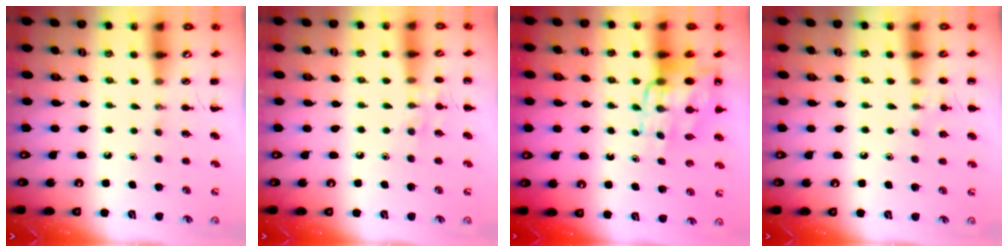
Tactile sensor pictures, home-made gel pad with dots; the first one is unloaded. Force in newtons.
{"total": 7.0, "press": 6.7, "slide": 2.0}
{"total": 13.0, "press": 12.7, "slide": 3.0}
{"total": 6.4, "press": 6.1, "slide": 2.1}